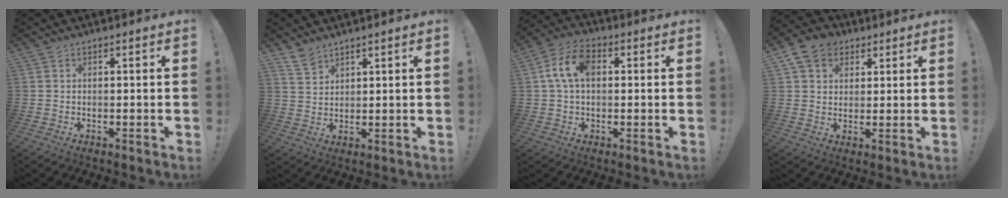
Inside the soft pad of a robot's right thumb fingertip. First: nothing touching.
{"total": 4.9, "force": [4.1, 2.3, 1.5], "torque": [-0.025, -0.027, 0.078]}
{"total": 9.8, "force": [1.8, 6.3, 7.3], "torque": [-0.141, 0.015, 0.035]}
{"total": 9.3, "force": [4.4, 7.3, 3.6], "torque": [-0.062, -0.008, 0.089]}